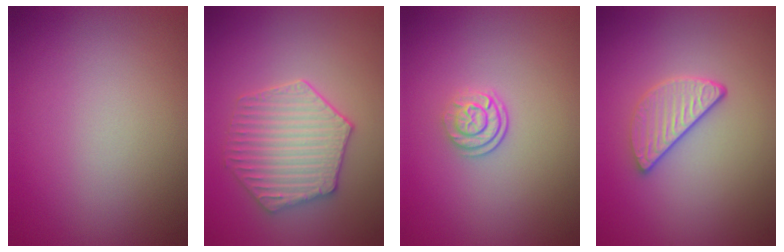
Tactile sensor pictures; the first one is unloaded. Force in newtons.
{"total": 5.2, "press": 4.4, "slide": 2.7}
{"total": 2.5, "press": 1.8, "slide": 1.7}
{"total": 3.4, "press": 2.7, "slide": 2.0}